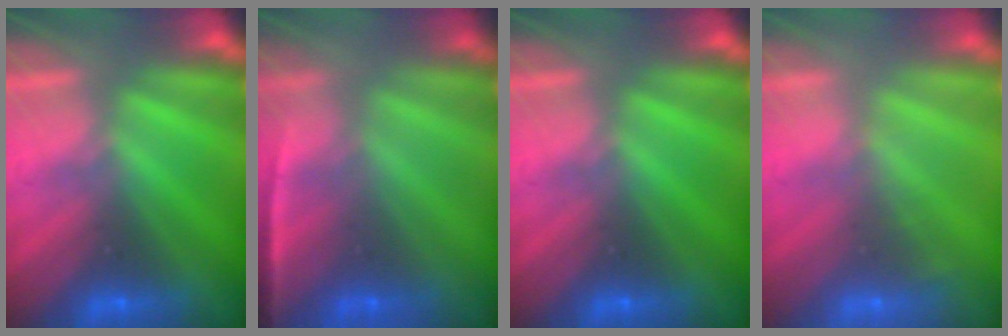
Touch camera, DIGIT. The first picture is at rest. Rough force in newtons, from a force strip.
{"total": 1.4}
{"total": 0.0}
{"total": 1.6}